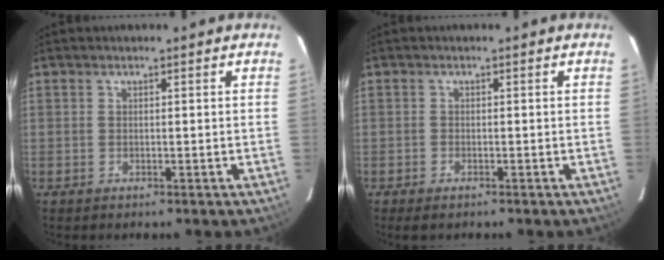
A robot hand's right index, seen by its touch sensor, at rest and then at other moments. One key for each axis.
{"total": 1.7, "fx": -1.3, "fy": 0.6, "fz": 0.9, "tx": -0.022, "ty": -0.005, "tz": -0.026}